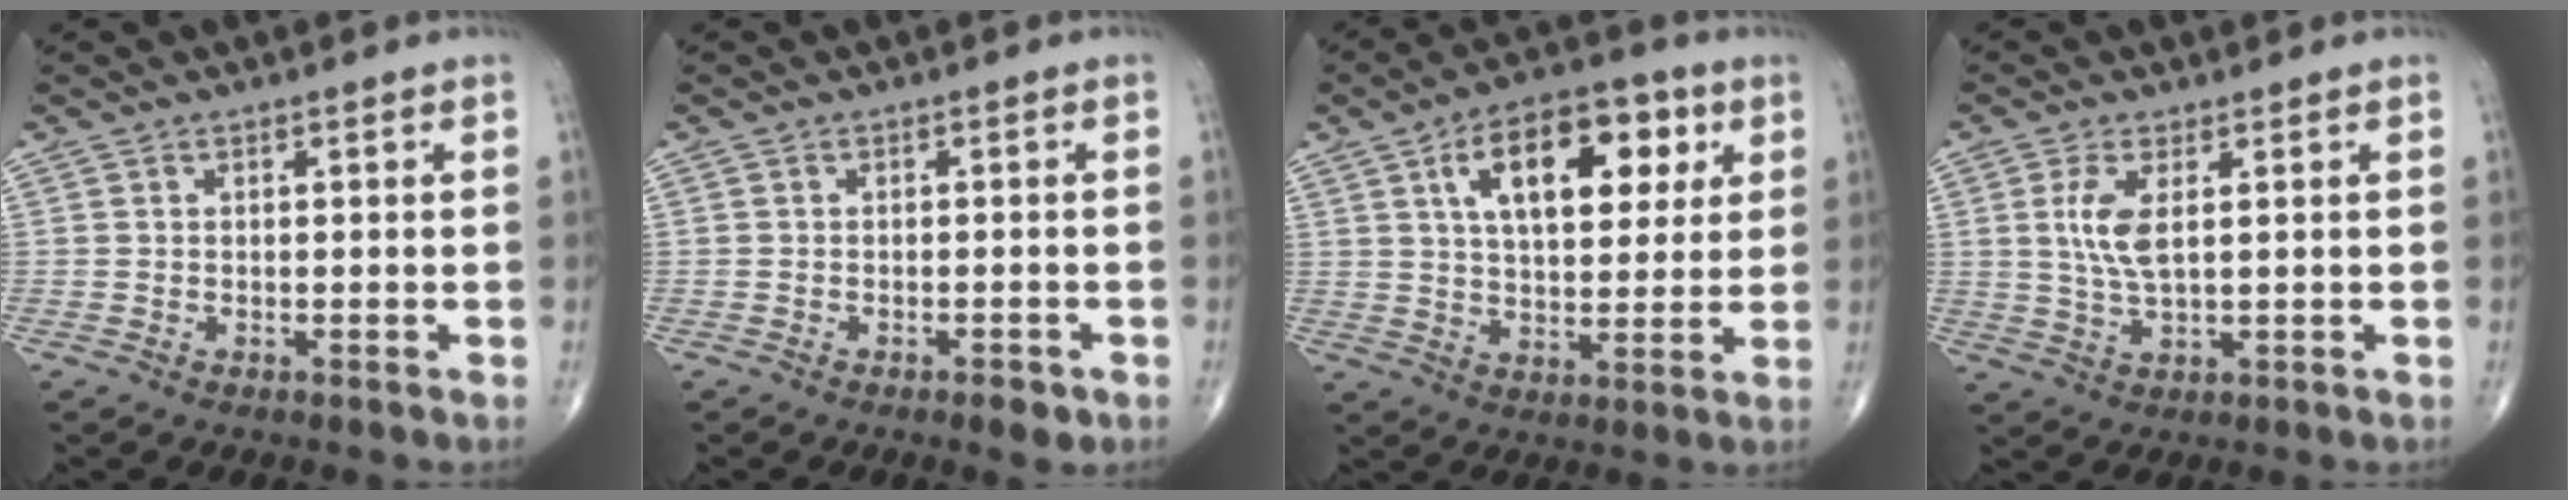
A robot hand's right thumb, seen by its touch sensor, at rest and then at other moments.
{"total": 2.3, "force": [-1.3, 1.0, 1.6], "torque": [-0.021, 0.001, -0.017]}
{"total": 16.5, "force": [6.0, 8.6, 12.8], "torque": [-0.165, -0.004, 0.094]}
{"total": 5.7, "force": [1.4, 2.1, 5.1], "torque": [-0.117, -0.010, 0.034]}